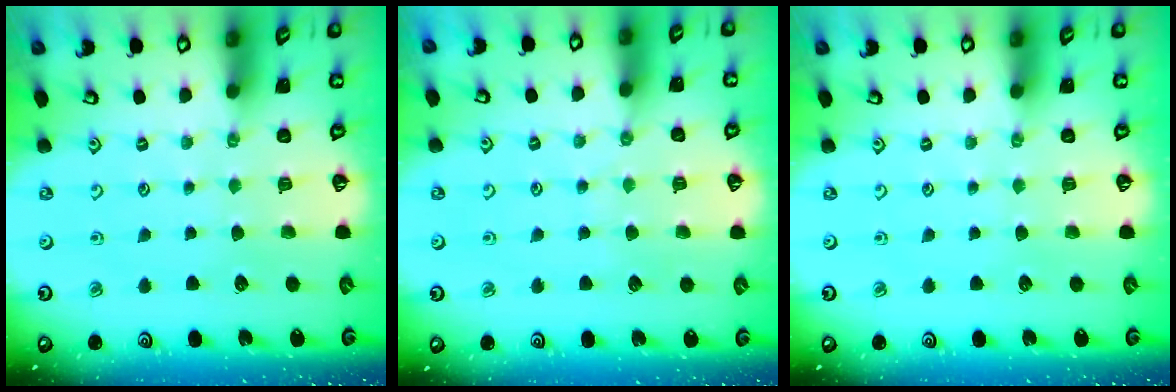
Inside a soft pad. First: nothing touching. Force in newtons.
{"total": 3.9, "press": 3.8, "slide": 0.6}
{"total": 0.0}